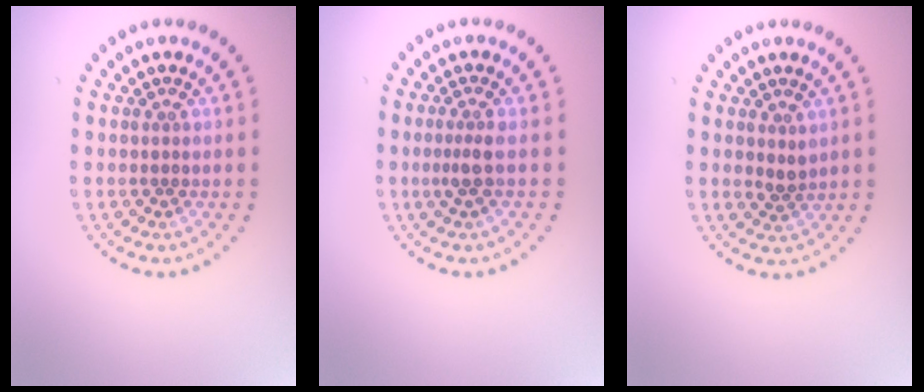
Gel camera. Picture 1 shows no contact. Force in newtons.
{"total": 1.5, "press": 1.1, "slide": 1.0}
{"total": 1.2, "press": 1.0, "slide": 0.6}